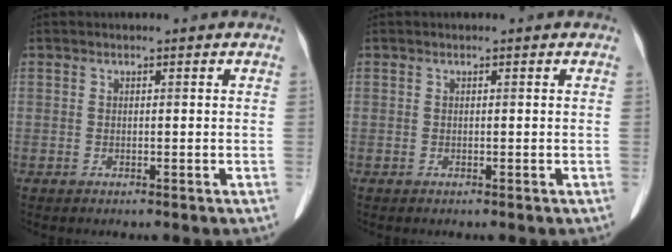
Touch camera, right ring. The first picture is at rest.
{"total": 0.0}